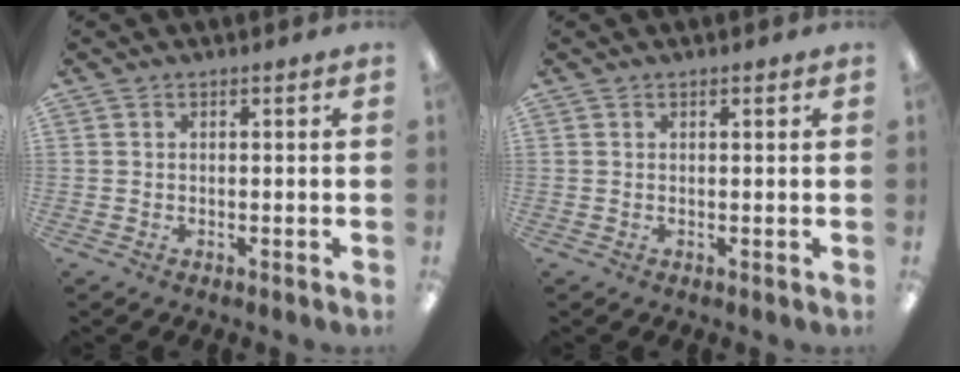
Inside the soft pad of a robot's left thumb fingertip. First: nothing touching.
{"total": 0.8, "force": [0.4, 0.1, 0.6], "torque": [-0.013, 0.001, 0.008]}